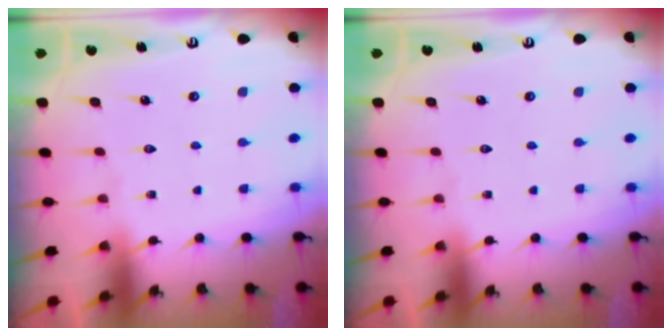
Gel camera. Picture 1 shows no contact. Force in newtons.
{"total": 0.0}